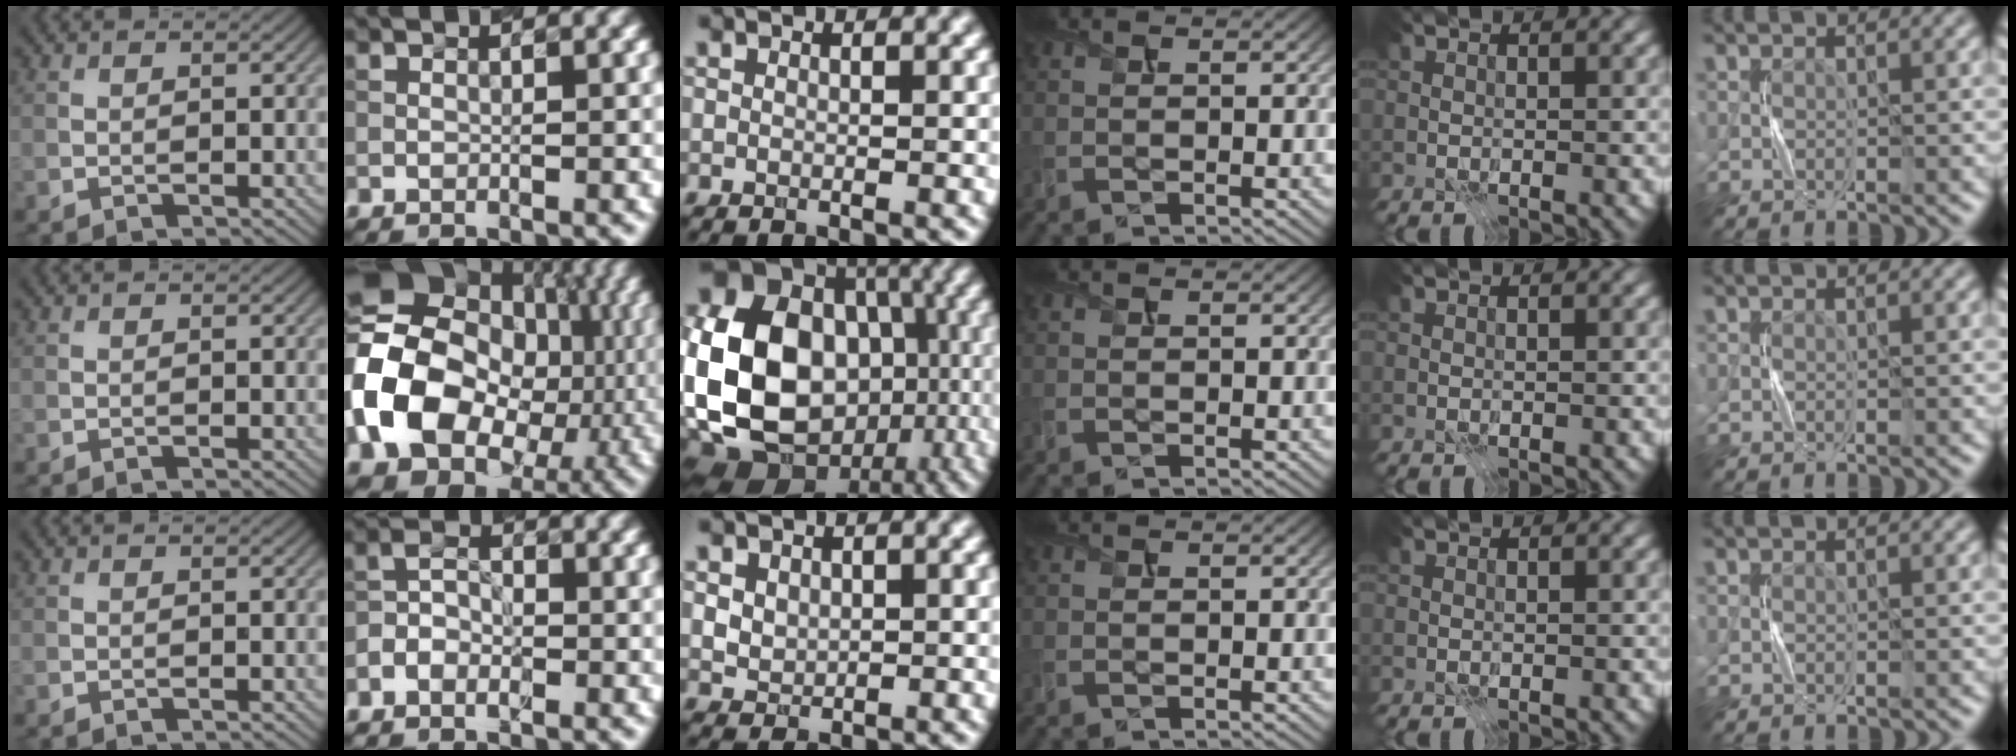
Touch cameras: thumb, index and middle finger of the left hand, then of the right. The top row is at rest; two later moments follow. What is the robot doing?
{"motion": "press", "object": "gel pad"}